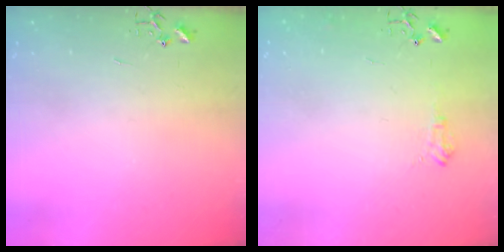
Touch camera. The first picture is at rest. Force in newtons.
{"total": 7.7, "press": 7.7, "slide": 0.8}